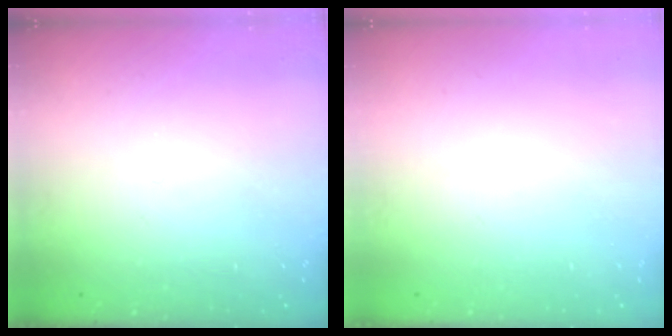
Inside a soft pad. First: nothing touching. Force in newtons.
{"total": 1.5, "press": 1.5, "slide": 0.1}